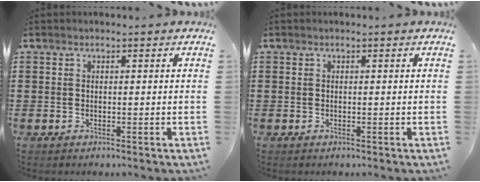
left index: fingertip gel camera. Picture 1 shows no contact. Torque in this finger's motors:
{"motor_torque": [0.00, 0.00, 0.00, 0.00]}